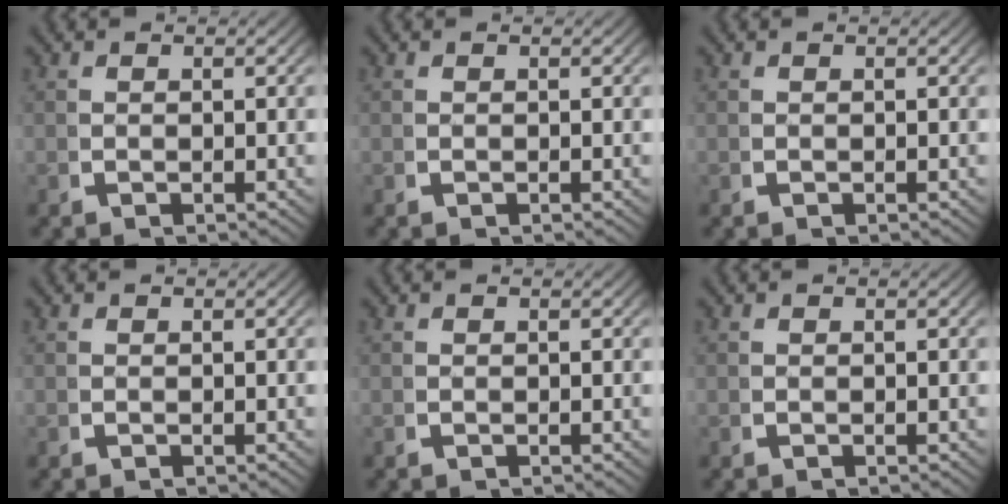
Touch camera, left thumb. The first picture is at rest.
{"total": 0.0}
{"total": 0.0}
{"total": 0.0}
{"total": 0.0}
{"total": 0.0}